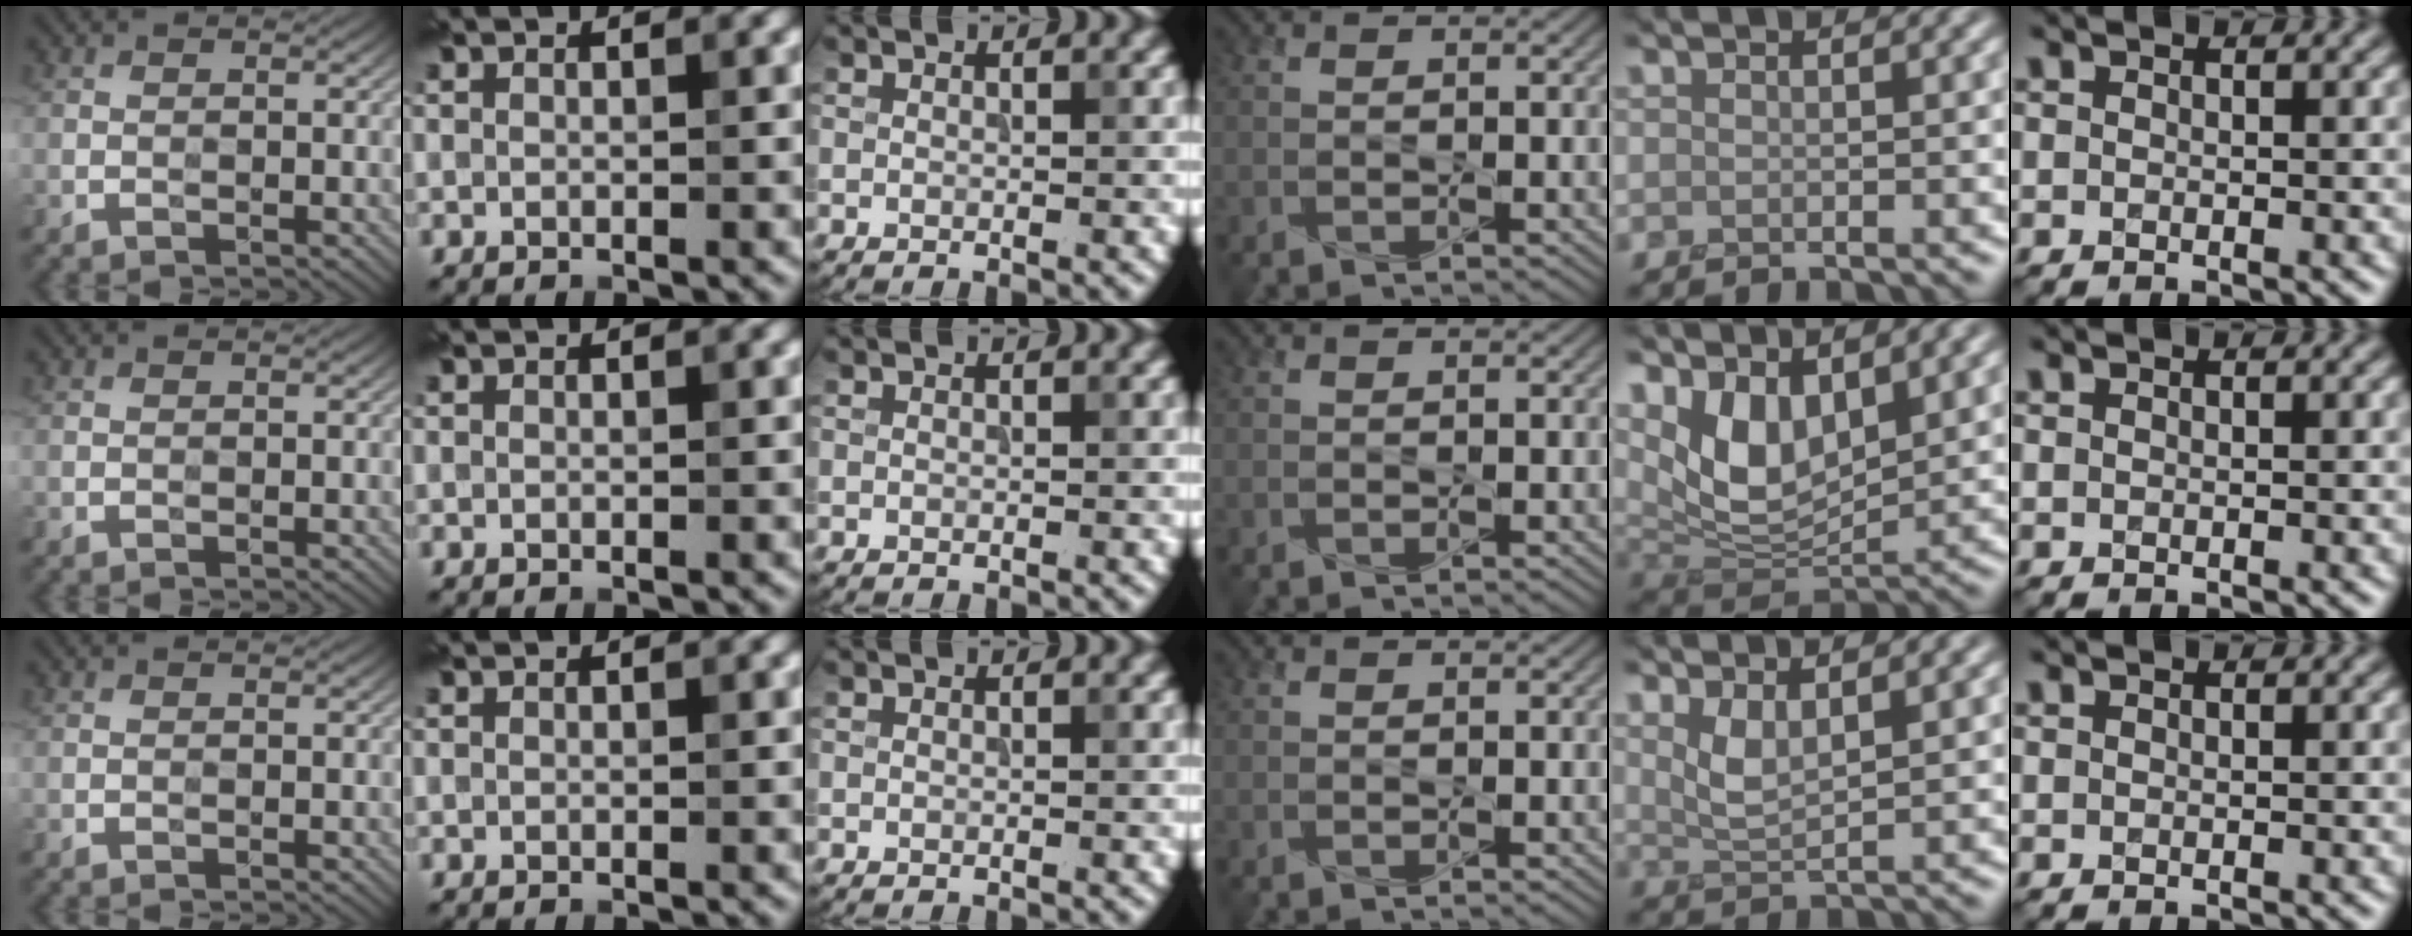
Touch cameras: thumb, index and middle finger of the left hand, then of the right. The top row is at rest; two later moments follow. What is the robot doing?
{"motion": "press", "object": "sticky note"}